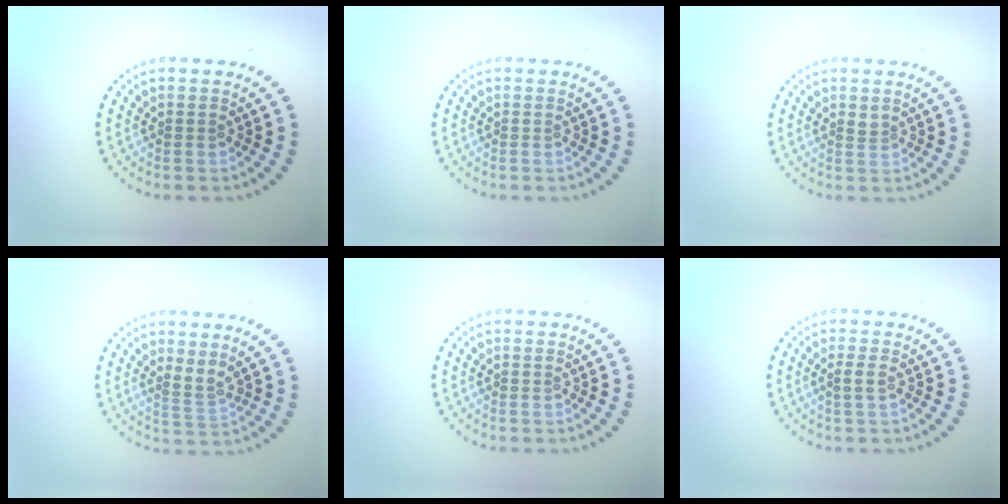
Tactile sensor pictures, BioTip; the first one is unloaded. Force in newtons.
{"total": 0.0}
{"total": 0.8, "press": 0.5, "slide": 0.7}
{"total": 1.5, "press": 1.0, "slide": 1.1}
{"total": 0.0}
{"total": 1.0, "press": 0.9, "slide": 0.5}